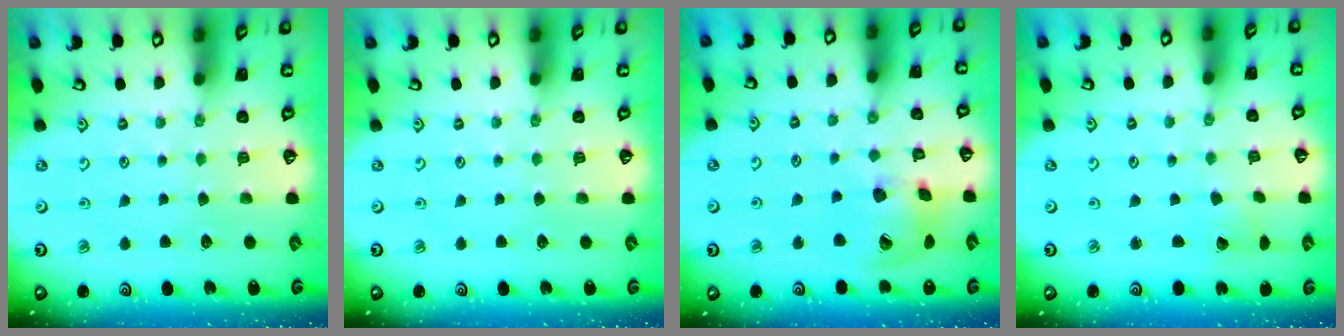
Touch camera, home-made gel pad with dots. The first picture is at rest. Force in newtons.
{"total": 0.0}
{"total": 16.6, "press": 16.4, "slide": 2.8}
{"total": 2.0, "press": 2.0, "slide": 0.1}